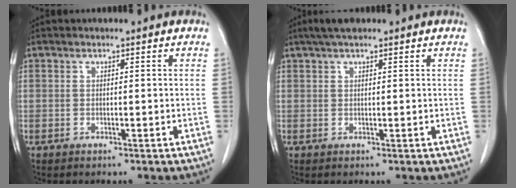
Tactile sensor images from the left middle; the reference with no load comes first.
{"total": 3.4, "force": [2.6, 0.9, 2.1], "torque": [-0.040, 0.021, 0.046]}